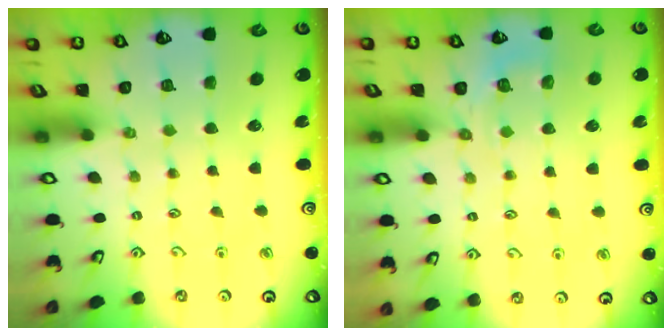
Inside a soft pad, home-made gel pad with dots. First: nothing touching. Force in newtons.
{"total": 3.8, "press": 3.3, "slide": 1.8}